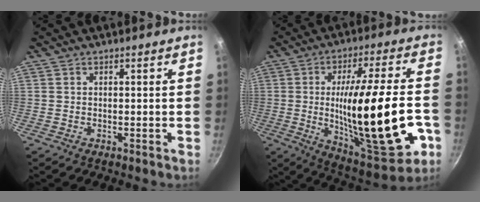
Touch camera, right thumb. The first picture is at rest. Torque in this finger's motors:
{"motor_torque": [2.21, 2.80, 2.36, -0.41, 0.73]}